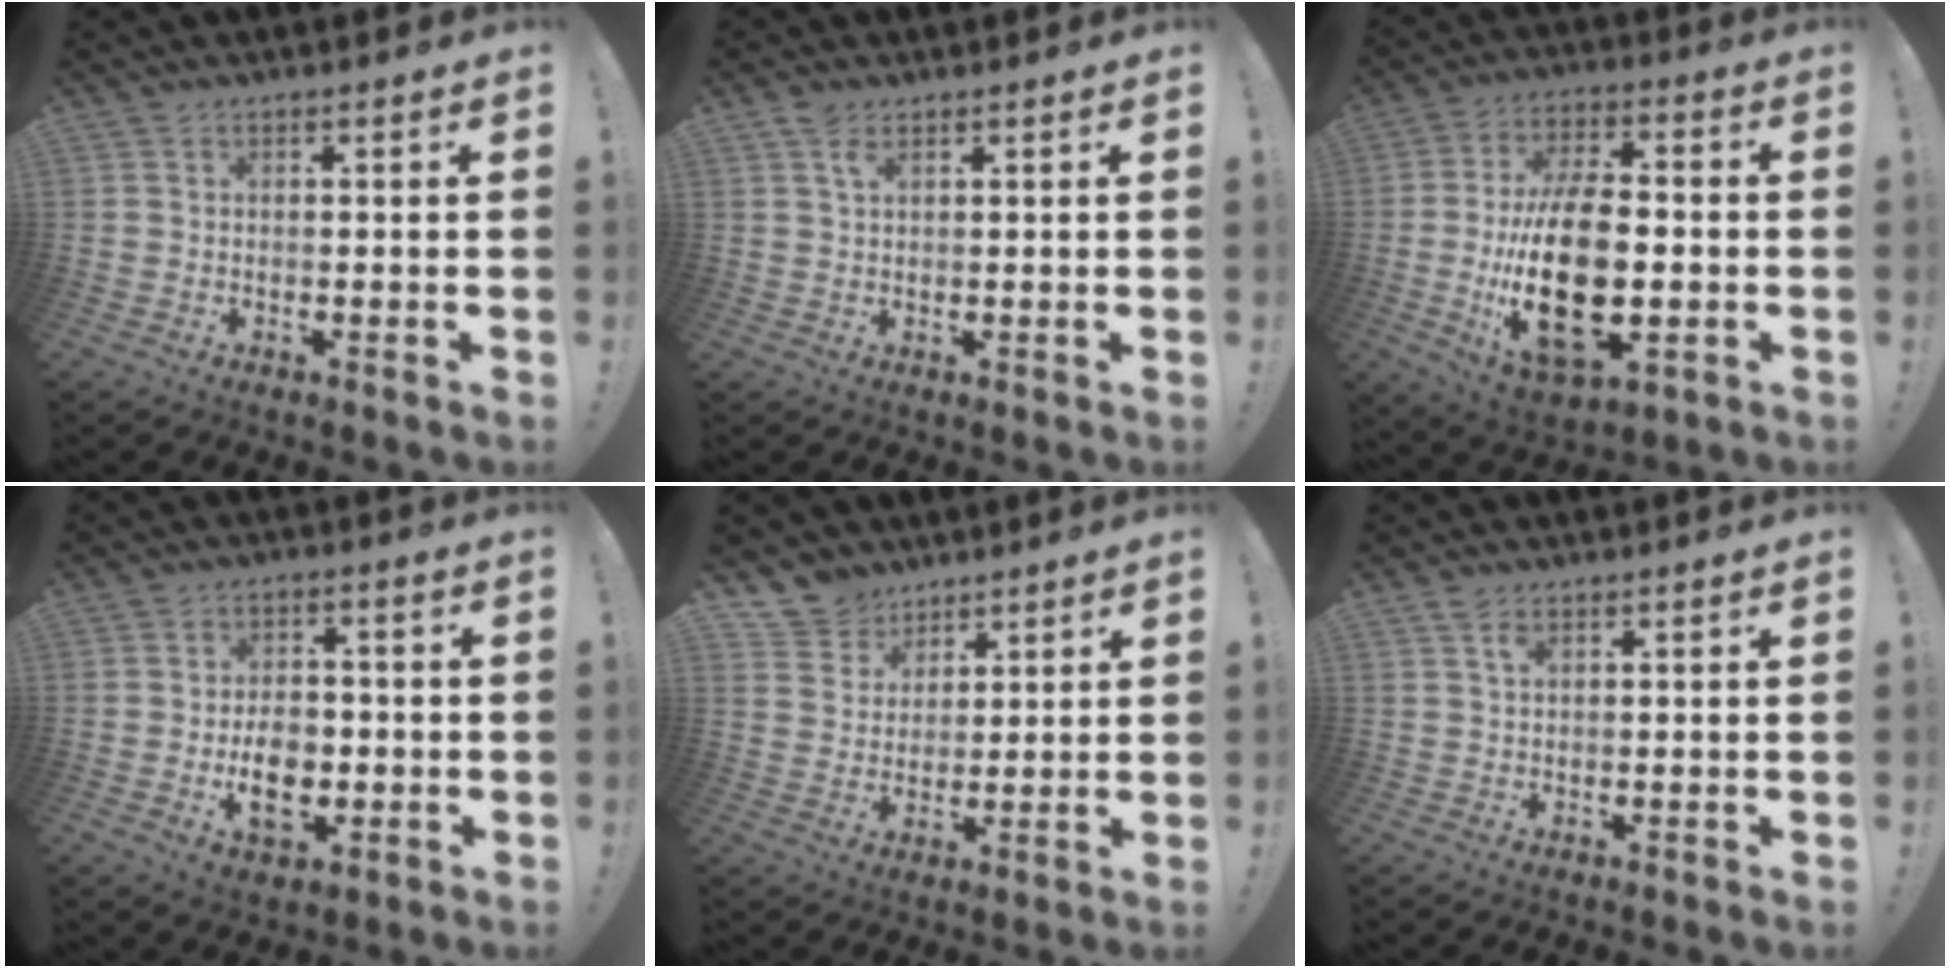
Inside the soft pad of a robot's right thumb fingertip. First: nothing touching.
{"total": 2.8, "force": [1.6, 1.2, 2.0], "torque": [-0.038, -0.001, 0.028]}
{"total": 22.7, "force": [-3.5, 12.2, 18.8], "torque": [-0.357, 0.003, -0.053]}
{"total": 10.3, "force": [-2.3, 8.4, 5.6], "torque": [-0.074, 0.009, -0.036]}
{"total": 7.9, "force": [6.0, 5.2, 0.7], "torque": [-0.020, -0.046, 0.119]}
{"total": 2.5, "force": [1.4, 1.3, 1.7], "torque": [-0.022, -0.004, 0.023]}